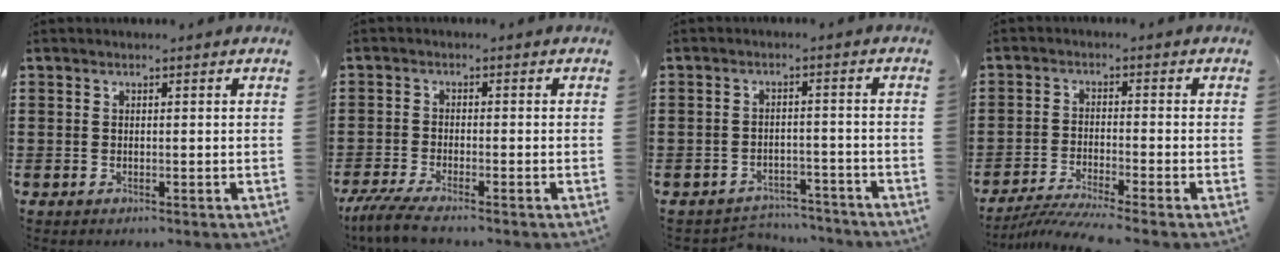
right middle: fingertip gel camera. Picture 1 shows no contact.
{"total": 3.7, "force": [-3.1, -0.1, 2.0], "torque": [-0.056, -0.019, -0.064]}
{"total": 3.5, "force": [-3.5, 0.4, 0.0], "torque": [-0.007, -0.001, -0.073]}
{"total": 4.0, "force": [-3.6, -0.5, 1.6], "torque": [-0.043, -0.016, -0.074]}